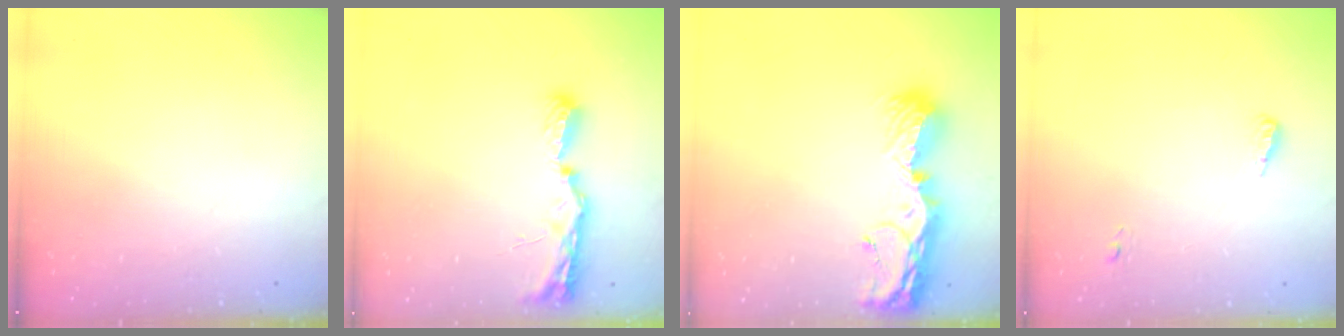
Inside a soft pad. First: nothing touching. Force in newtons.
{"total": 8.9, "press": 8.9, "slide": 1.3}
{"total": 12.3, "press": 12.3, "slide": 1.3}
{"total": 4.9, "press": 4.6, "slide": 1.5}